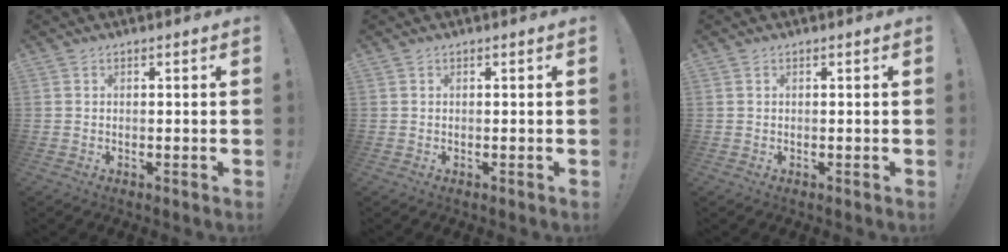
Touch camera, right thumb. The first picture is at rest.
{"total": 0.0}
{"total": 0.0}